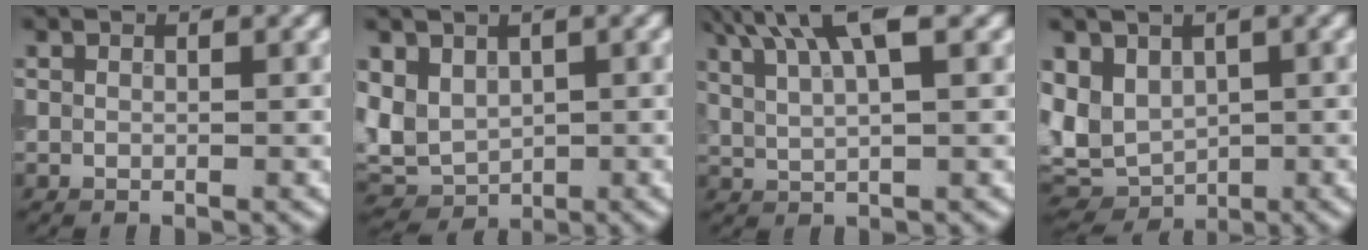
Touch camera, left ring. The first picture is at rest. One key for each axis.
{"total": 4.4, "fx": 0.5, "fy": 3.5, "fz": 2.6, "tx": -0.061, "ty": -0.001, "tz": 0.005}
{"total": 6.2, "fx": 3.8, "fy": 1.7, "fz": 4.6, "tx": -0.078, "ty": 0.012, "tz": 0.063}
{"total": 5.1, "fx": 0.3, "fy": 4.0, "fz": 3.1, "tx": -0.073, "ty": -0.005, "tz": 0.004}